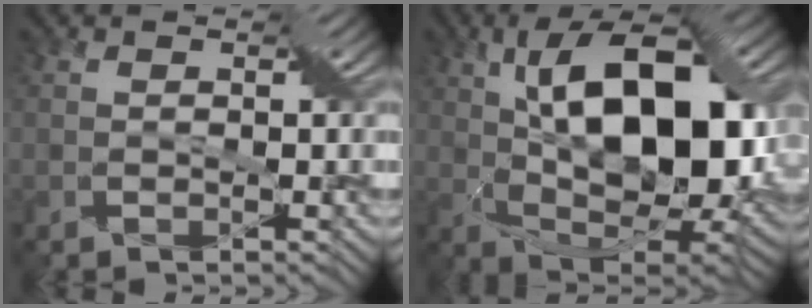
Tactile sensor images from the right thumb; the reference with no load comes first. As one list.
[{"total": 15.3, "force": [3.8, 6.5, 13.3], "torque": [-0.237, 0.012, 0.066]}]